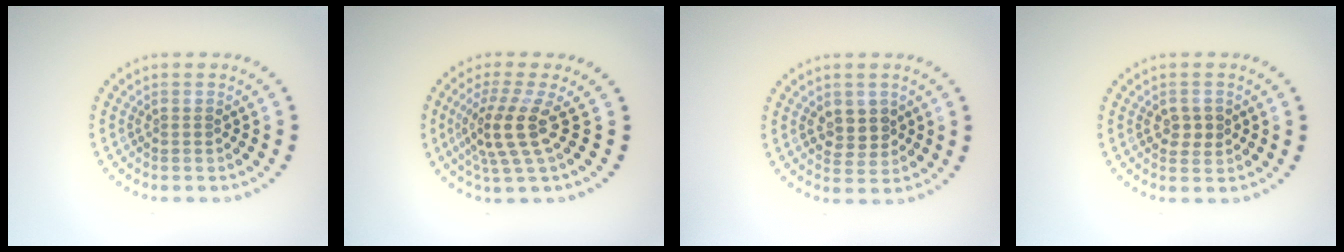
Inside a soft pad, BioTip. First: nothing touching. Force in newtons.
{"total": 4.0, "press": 2.9, "slide": 2.7}
{"total": 2.6, "press": 2.6, "slide": 0.4}
{"total": 1.8, "press": 1.8, "slide": 0.1}